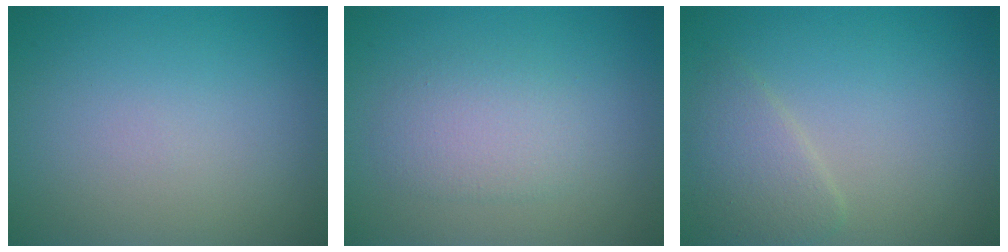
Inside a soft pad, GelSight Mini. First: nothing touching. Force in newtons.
{"total": 2.4, "press": 2.3, "slide": 0.4}
{"total": 2.6, "press": 2.6, "slide": 0.0}